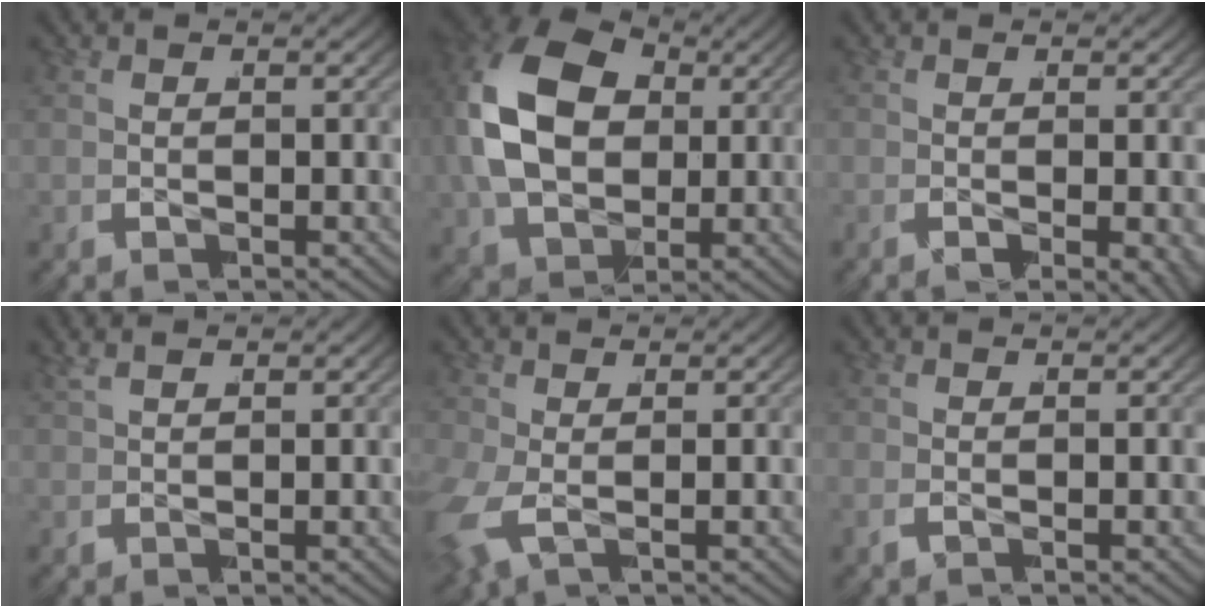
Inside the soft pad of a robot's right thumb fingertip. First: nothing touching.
{"total": 15.6, "force": [2.0, 11.2, 10.6], "torque": [-0.266, -0.013, 0.038]}
{"total": 2.5, "force": [-0.8, 1.0, 2.2], "torque": [-0.033, -0.015, -0.008]}
{"total": 1.3, "force": [1.1, -0.7, 0.0], "torque": [0.002, 0.008, 0.021]}
{"total": 2.9, "force": [-0.2, 2.3, 1.7], "torque": [-0.062, -0.014, -0.002]}
{"total": 0.0}